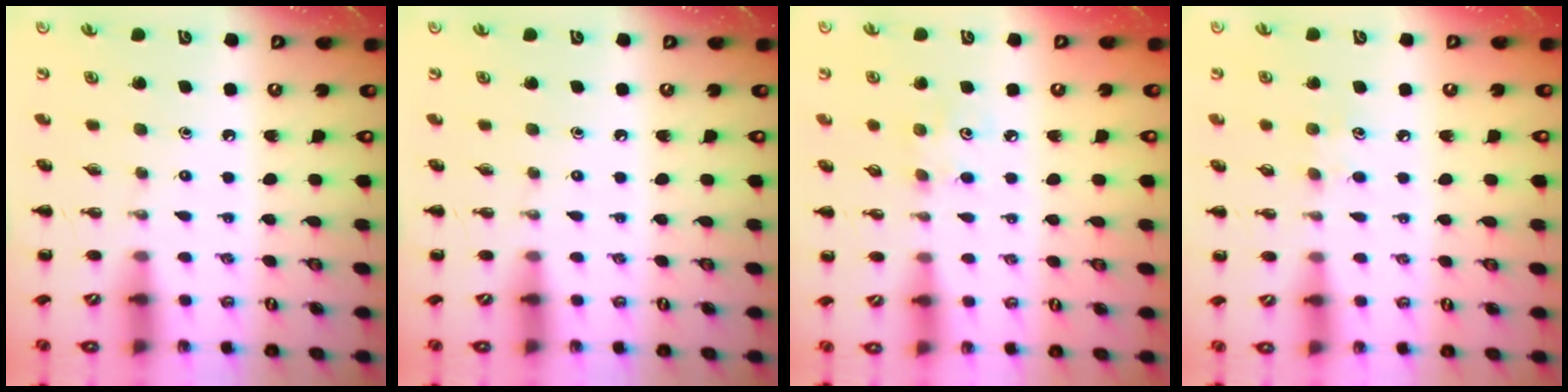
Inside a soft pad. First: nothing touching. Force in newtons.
{"total": 0.0}
{"total": 3.8, "press": 3.7, "slide": 0.9}
{"total": 5.2, "press": 4.9, "slide": 1.6}